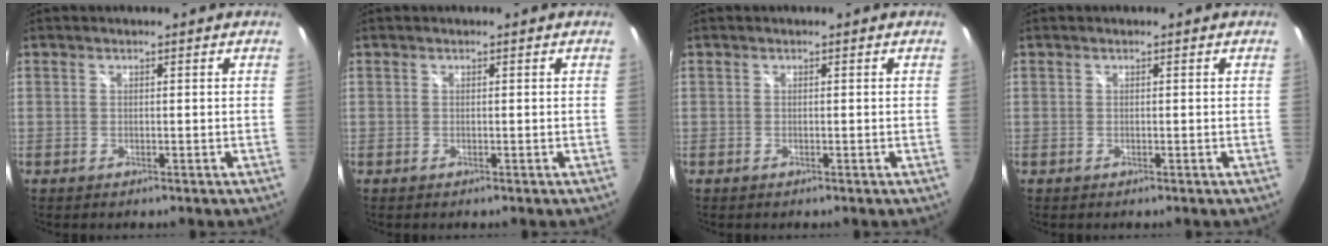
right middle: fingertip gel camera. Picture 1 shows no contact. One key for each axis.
{"total": 0.0}
{"total": 0.0}
{"total": 0.0}